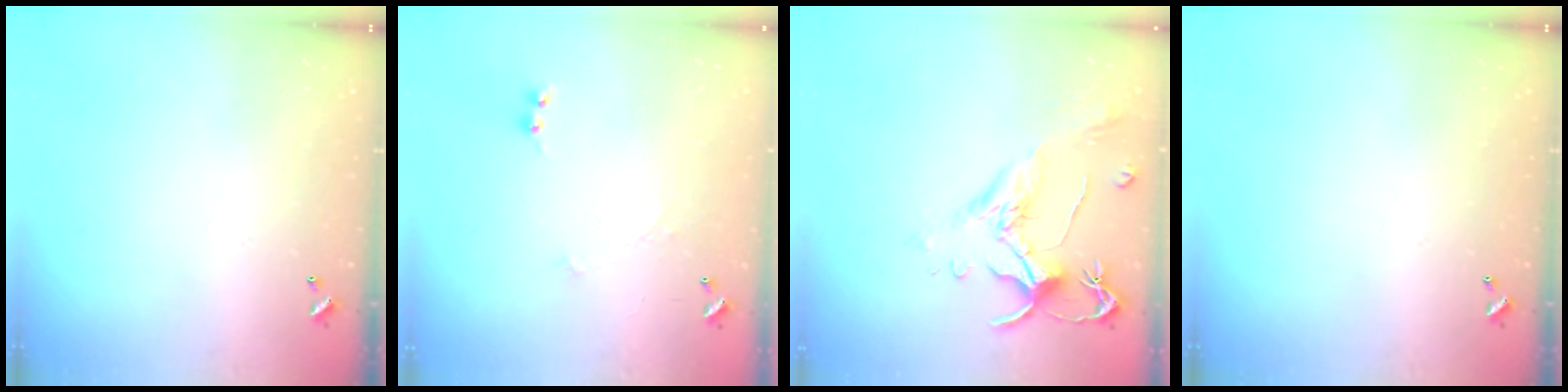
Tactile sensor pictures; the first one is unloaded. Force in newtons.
{"total": 0.0}
{"total": 1.8, "press": 1.2, "slide": 1.3}
{"total": 0.0}